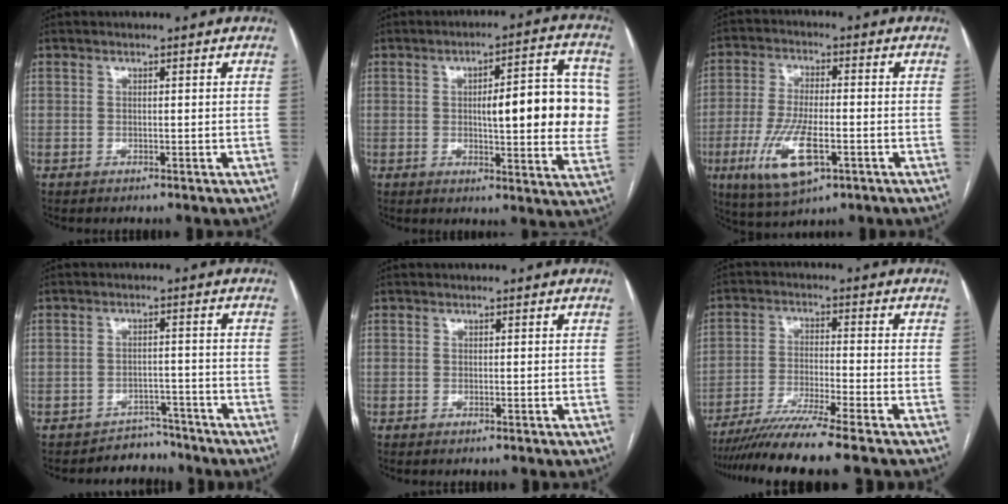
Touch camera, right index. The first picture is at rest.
{"total": 15.1, "force": [1.1, 3.6, 14.7], "torque": [-0.178, 0.023, 0.015]}
{"total": 11.3, "force": [-4.2, 3.9, 9.8], "torque": [-0.201, -0.012, -0.070]}
{"total": 4.4, "force": [-3.9, 1.7, -1.1], "torque": [0.023, 0.021, -0.057]}
{"total": 0.0}
{"total": 10.5, "force": [-8.7, -1.8, 5.7], "torque": [-0.087, -0.031, -0.147]}